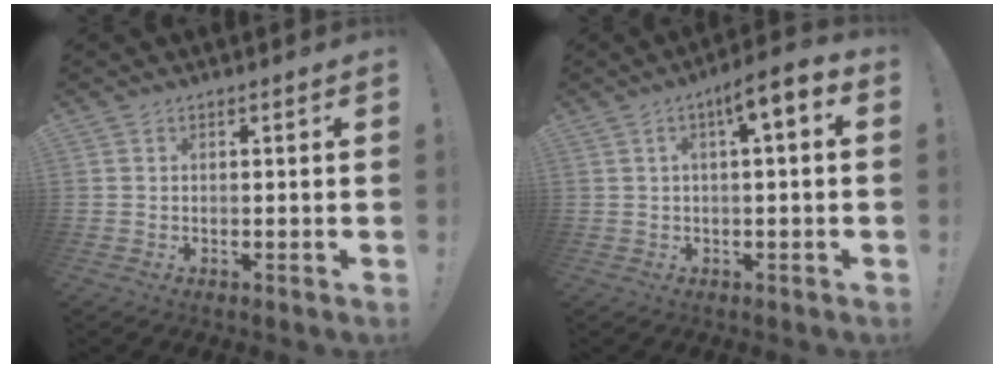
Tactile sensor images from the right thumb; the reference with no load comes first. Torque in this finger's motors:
{"motor_torque": [0.69, 0.70, 0.17, 0.24, 0.12]}